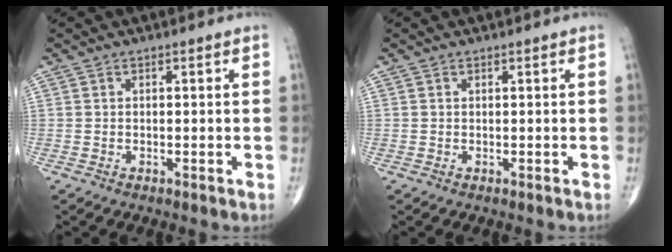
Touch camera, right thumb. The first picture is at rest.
{"total": 0.0}